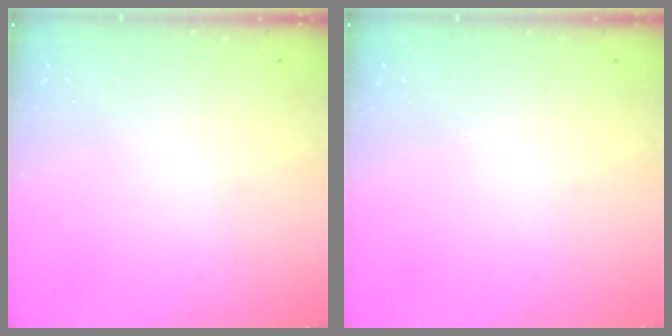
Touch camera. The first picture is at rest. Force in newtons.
{"total": 0.0}